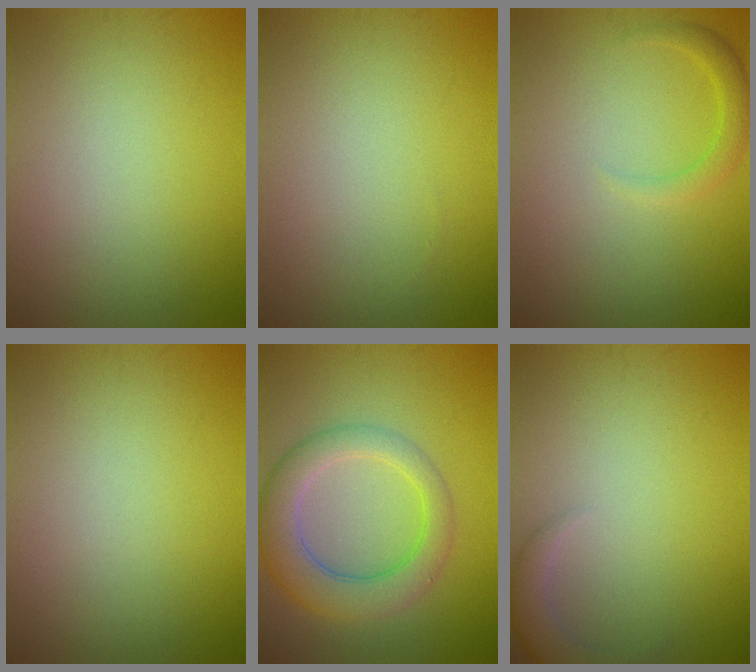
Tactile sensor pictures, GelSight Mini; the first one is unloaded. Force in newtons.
{"total": 0.0}
{"total": 1.6, "press": 1.6, "slide": 0.1}
{"total": 0.0}
{"total": 5.7, "press": 5.7, "slide": 0.1}
{"total": 2.3, "press": 2.3, "slide": 0.2}